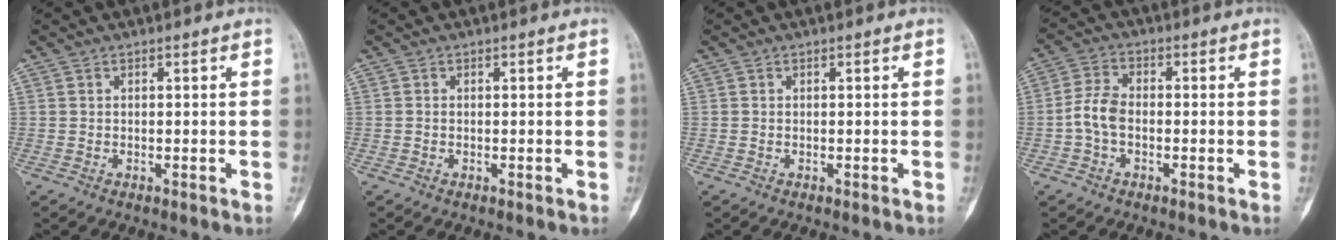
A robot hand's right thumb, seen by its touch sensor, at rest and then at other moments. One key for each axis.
{"total": 0.0}
{"total": 0.0}
{"total": 5.3, "fx": -1.3, "fy": 3.2, "fz": 4.0, "tx": -0.085, "ty": 0.018, "tz": -0.032}